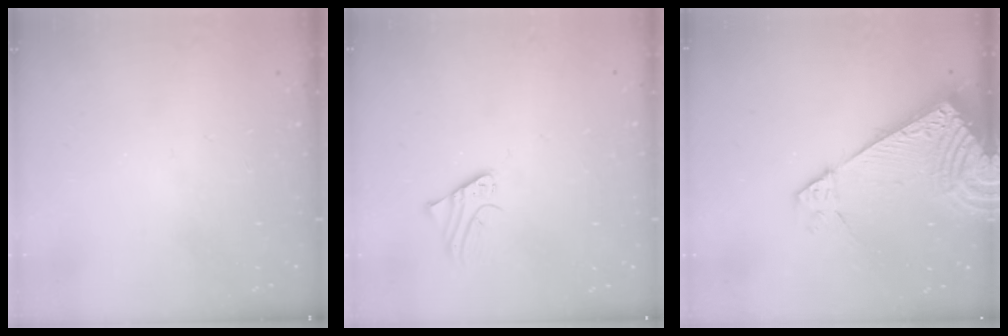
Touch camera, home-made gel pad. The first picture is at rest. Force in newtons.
{"total": 1.9, "press": 1.9, "slide": 0.1}
{"total": 9.9, "press": 9.9, "slide": 1.3}